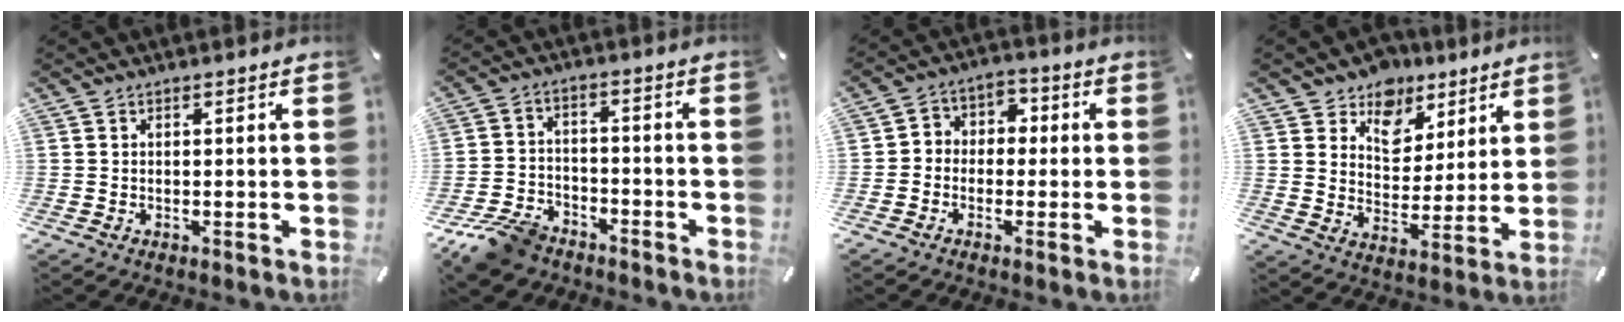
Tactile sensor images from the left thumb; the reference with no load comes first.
{"total": 10.2, "force": [-7.7, 5.5, 3.9], "torque": [-0.076, 0.043, -0.143]}
{"total": 4.8, "force": [-1.9, 4.2, 1.3], "torque": [-0.028, 0.019, -0.041]}
{"total": 9.1, "force": [6.0, 6.8, 0.9], "torque": [-0.026, -0.058, 0.111]}